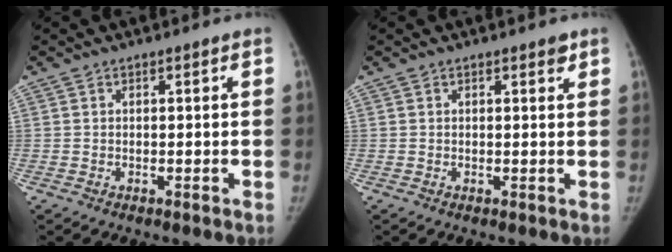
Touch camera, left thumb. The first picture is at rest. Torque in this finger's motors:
{"motor_torque": [0.43, -0.07, 0.47, -0.03, 0.08]}